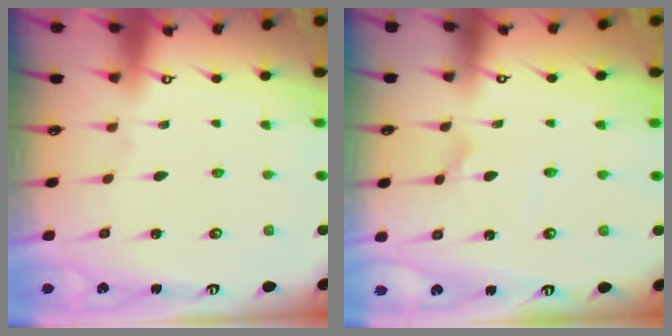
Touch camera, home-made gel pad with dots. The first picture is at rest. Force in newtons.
{"total": 2.6, "press": 2.6, "slide": 0.1}